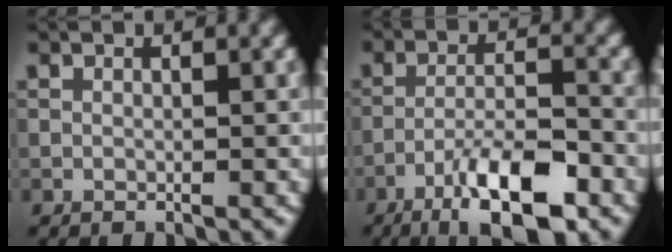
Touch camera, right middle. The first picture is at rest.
{"total": 7.8, "force": [-4.8, 1.8, 5.9], "torque": [-0.102, 0.006, -0.085]}